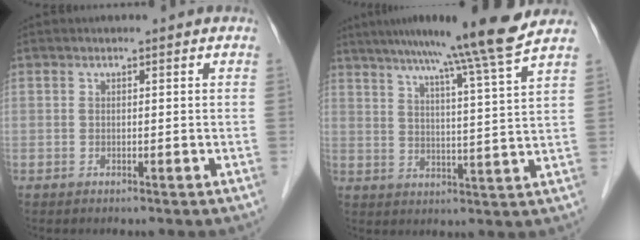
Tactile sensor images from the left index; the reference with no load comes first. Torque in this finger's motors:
{"motor_torque": [1.03, -1.10, 0.75, 0.21]}